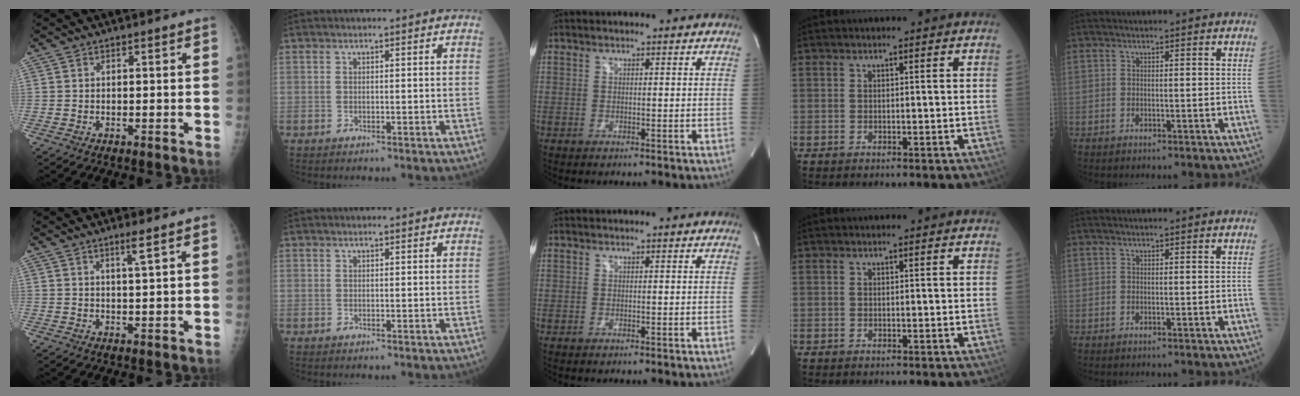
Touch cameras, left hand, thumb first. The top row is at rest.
{"thumb": {"total": 3.0, "force": [1.7, -0.3, 2.4], "torque": [-0.047, -0.014, 0.034]}, "index": {"total": 0.9, "force": [0.9, 0.0, 0.0], "torque": [-0.008, 0.005, 0.015]}}